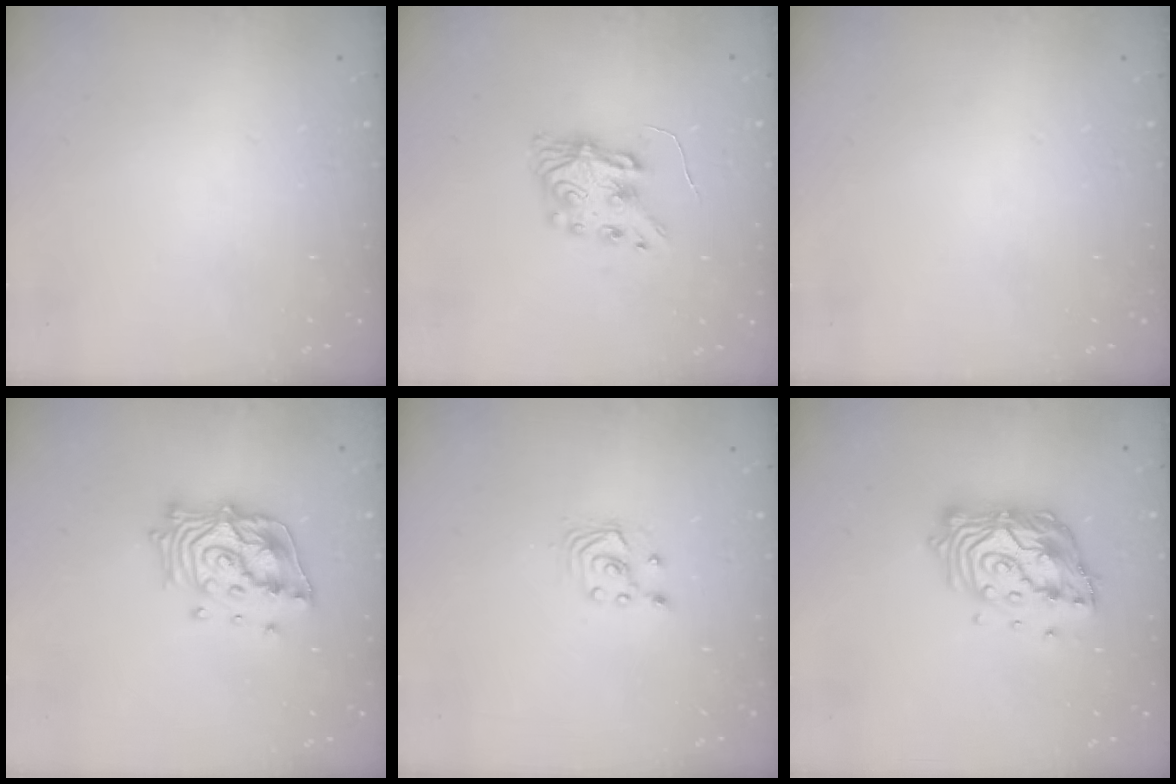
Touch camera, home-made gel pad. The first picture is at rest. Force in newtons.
{"total": 8.3, "press": 8.3, "slide": 0.4}
{"total": 0.0}
{"total": 16.0, "press": 15.9, "slide": 2.3}
{"total": 1.7, "press": 1.7, "slide": 0.2}
{"total": 14.9, "press": 14.9, "slide": 1.3}